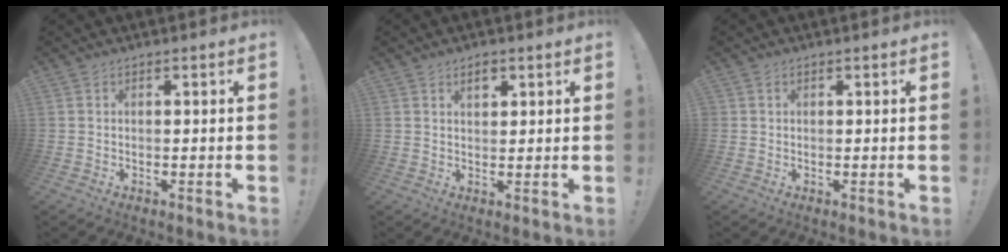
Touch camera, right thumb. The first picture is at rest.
{"total": 3.2, "force": [1.9, 1.8, 1.8], "torque": [-0.011, -0.011, 0.028]}
{"total": 0.6, "force": [0.3, 0.5, 0.1], "torque": [0.003, 0.000, 0.004]}